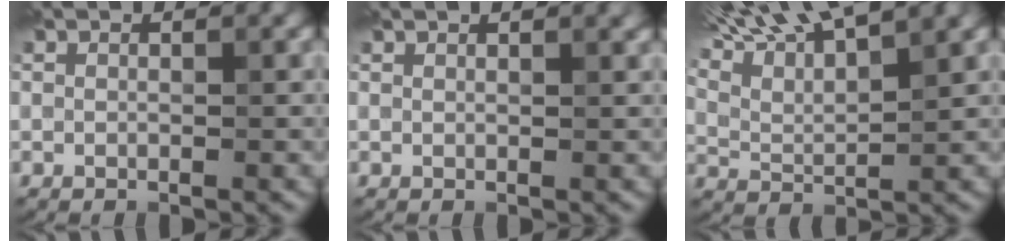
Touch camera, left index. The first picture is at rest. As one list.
[{"total": 1.7, "force": [1.3, 0.6, 1.0], "torque": [-0.004, 0.000, 0.011]}, {"total": 10.5, "force": [8.2, 2.3, 6.0], "torque": [-0.112, 0.029, 0.119]}]